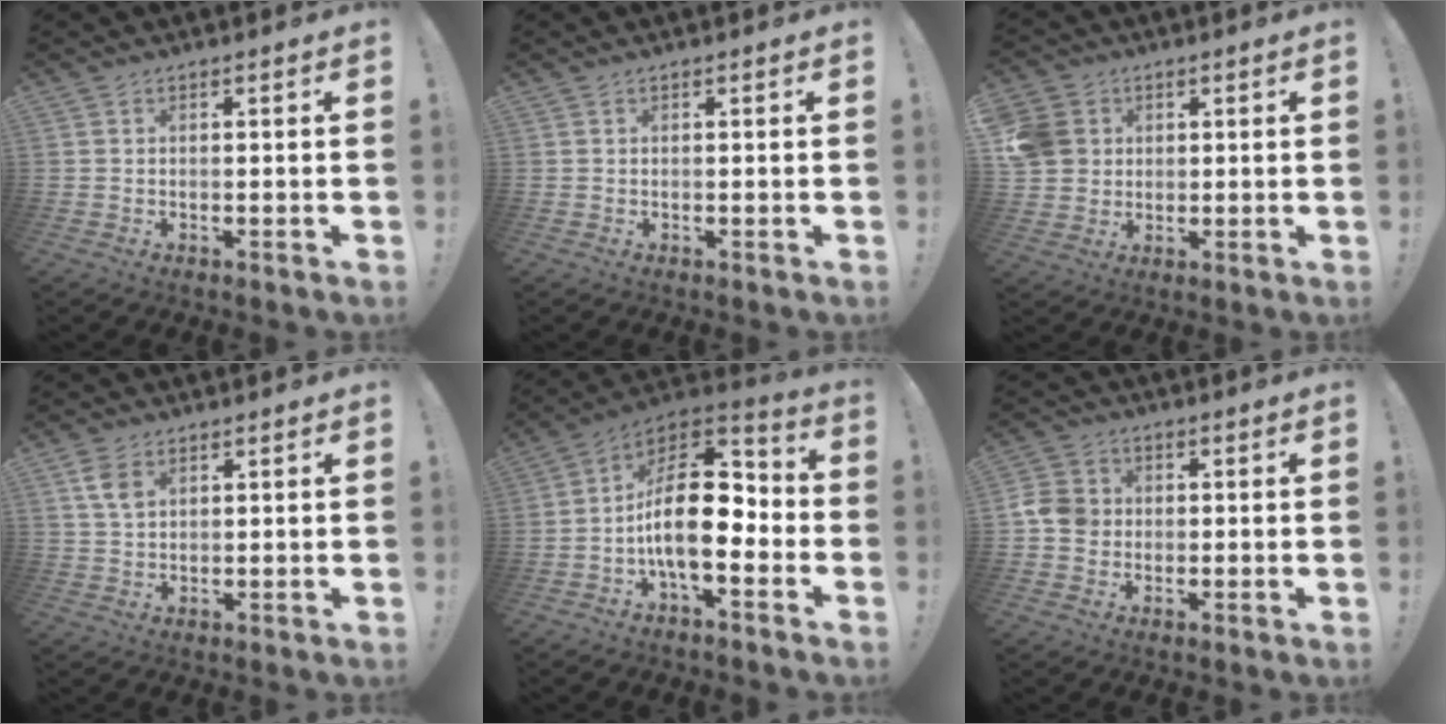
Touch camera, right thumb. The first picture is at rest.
{"total": 0.0}
{"total": 9.9, "force": [2.2, 8.9, 3.7], "torque": [-0.067, 0.005, 0.050]}
{"total": 5.3, "force": [2.5, 3.2, 3.5], "torque": [-0.059, -0.005, 0.047]}
{"total": 19.0, "force": [-2.5, 9.8, 16.1], "torque": [-0.277, 0.017, -0.038]}
{"total": 7.2, "force": [-0.6, 6.5, 2.9], "torque": [-0.063, 0.018, -0.008]}